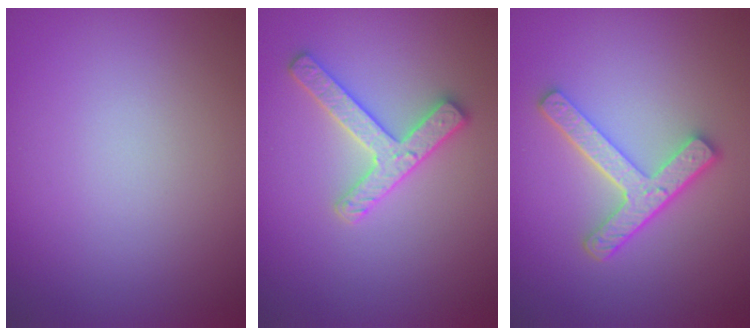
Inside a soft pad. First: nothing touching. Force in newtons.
{"total": 2.9, "press": 2.9, "slide": 0.5}
{"total": 4.3, "press": 3.3, "slide": 2.9}